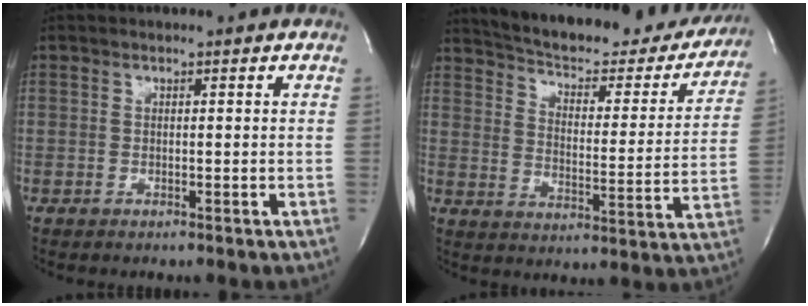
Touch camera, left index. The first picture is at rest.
{"total": 26.8, "force": [23.9, 6.9, 9.8], "torque": [-0.153, -0.046, 0.299]}